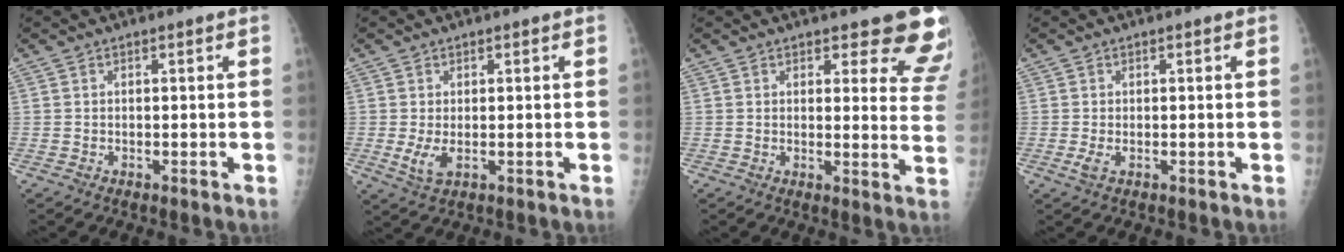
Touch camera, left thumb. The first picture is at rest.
{"total": 3.4, "force": [-0.2, 1.6, 3.0], "torque": [-0.063, -0.010, 0.003]}
{"total": 11.0, "force": [8.9, 3.8, 5.1], "torque": [-0.006, -0.056, 0.081]}
{"total": 1.8, "force": [-0.3, 0.8, 1.6], "torque": [-0.038, -0.003, -0.004]}